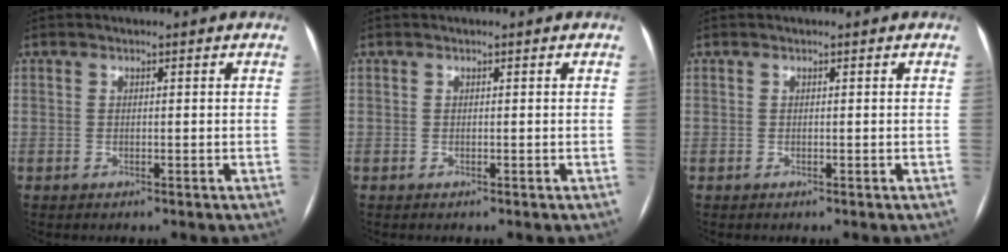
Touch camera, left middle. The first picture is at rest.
{"total": 0.0}
{"total": 0.0}